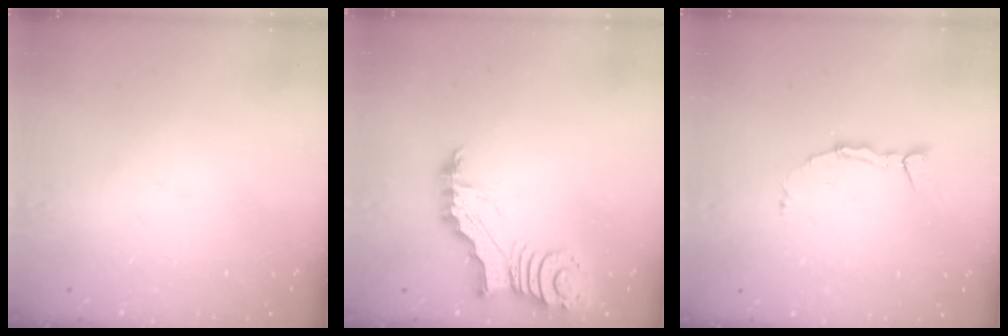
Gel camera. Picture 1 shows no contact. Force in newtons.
{"total": 5.4, "press": 5.4, "slide": 0.3}
{"total": 3.5, "press": 3.5, "slide": 0.3}